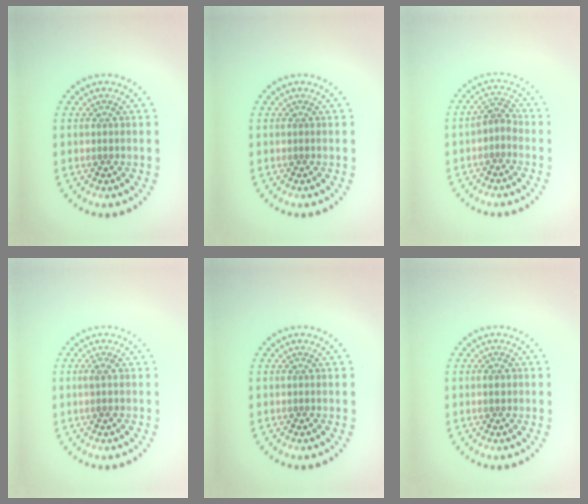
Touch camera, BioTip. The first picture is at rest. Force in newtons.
{"total": 0.0}
{"total": 1.4, "press": 1.2, "slide": 0.8}
{"total": 0.6, "press": 0.4, "slide": 0.4}
{"total": 0.0}
{"total": 1.0, "press": 1.0, "slide": 0.0}